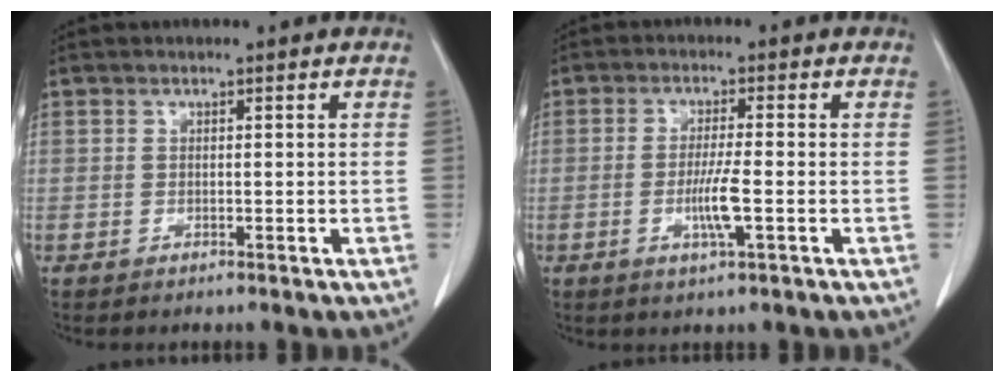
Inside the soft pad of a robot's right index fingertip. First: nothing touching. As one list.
[{"total": 4.7, "force": [-1.3, -0.1, 4.6], "torque": [-0.089, -0.008, -0.023]}]